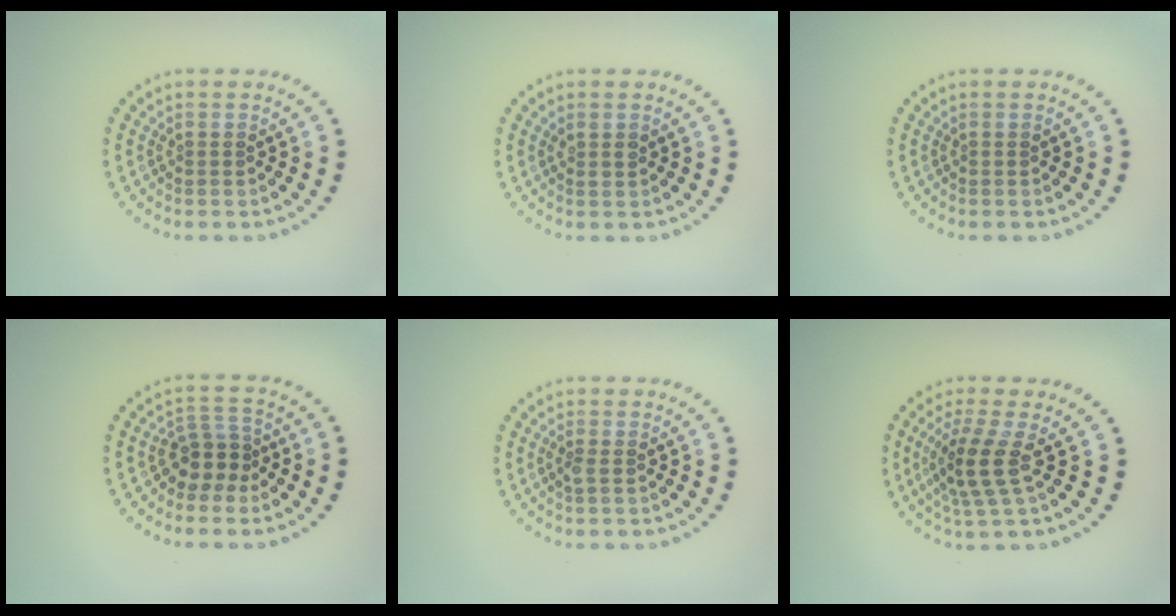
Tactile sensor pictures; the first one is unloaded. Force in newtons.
{"total": 0.9, "press": 0.8, "slide": 0.5}
{"total": 0.0}
{"total": 2.8, "press": 2.3, "slide": 1.6}
{"total": 0.6, "press": 0.5, "slide": 0.3}
{"total": 3.5, "press": 2.7, "slide": 2.3}